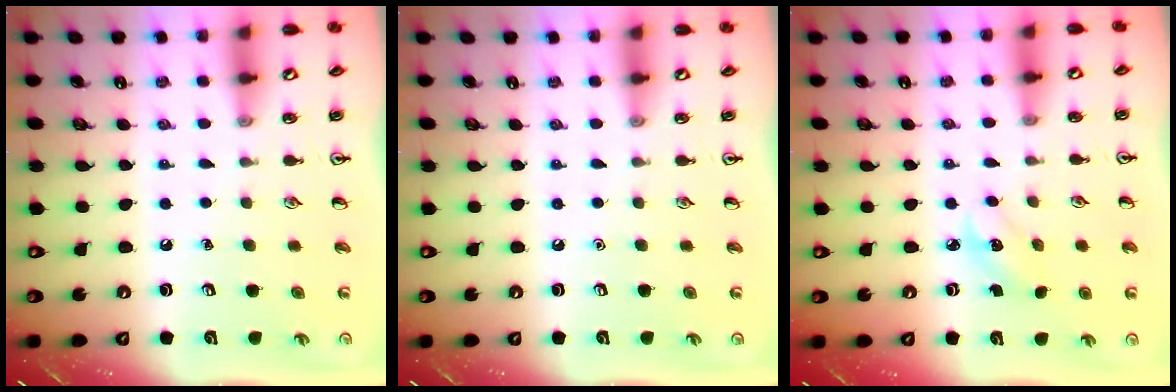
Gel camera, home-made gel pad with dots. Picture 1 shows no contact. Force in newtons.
{"total": 0.0}
{"total": 2.7, "press": 2.6, "slide": 0.7}